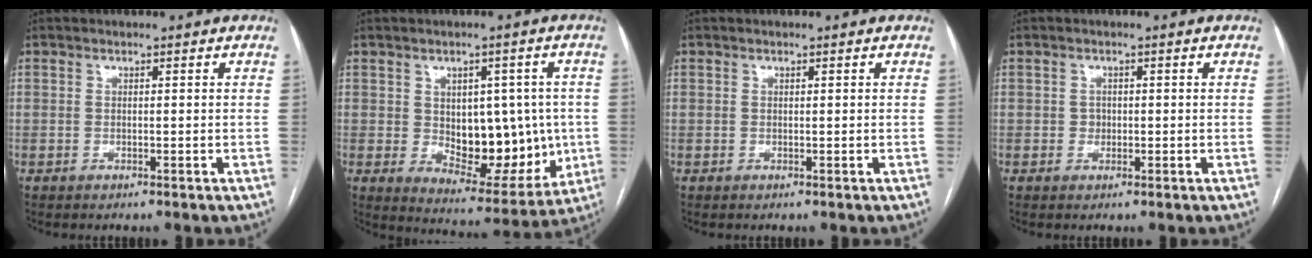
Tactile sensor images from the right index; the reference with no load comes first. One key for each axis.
{"total": 14.0, "fx": -0.3, "fy": 7.8, "fz": 11.7, "tx": -0.153, "ty": 0.003, "tz": 0.020}
{"total": 0.0}
{"total": 1.2, "fx": -0.1, "fy": 1.1, "fz": 0.4, "tx": -0.004, "ty": 0.003, "tz": 0.000}